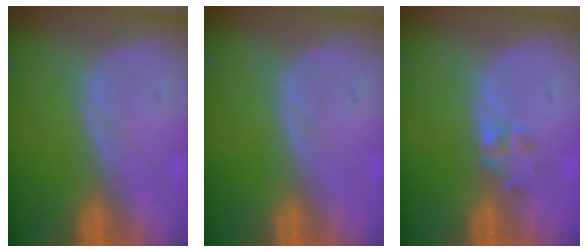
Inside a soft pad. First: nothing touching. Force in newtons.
{"total": 0.0}
{"total": 1.9, "press": 1.7, "slide": 0.8}